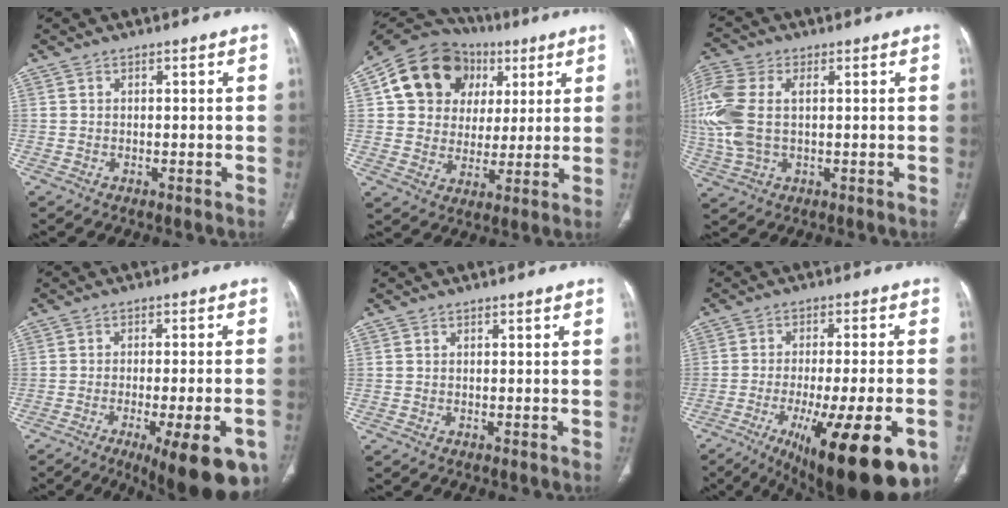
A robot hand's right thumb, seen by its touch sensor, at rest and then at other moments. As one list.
[{"total": 18.1, "force": [6.3, 15.0, 8.0], "torque": [-0.100, 0.021, 0.109]}, {"total": 13.3, "force": [1.6, 7.9, 10.6], "torque": [-0.281, 0.016, 0.034]}, {"total": 17.6, "force": [-9.2, 5.0, 14.2], "torque": [-0.139, 0.018, -0.123]}, {"total": 0.0}, {"total": 22.9, "force": [-10.3, 6.3, 19.5], "torque": [-0.244, 0.005, -0.142]}]